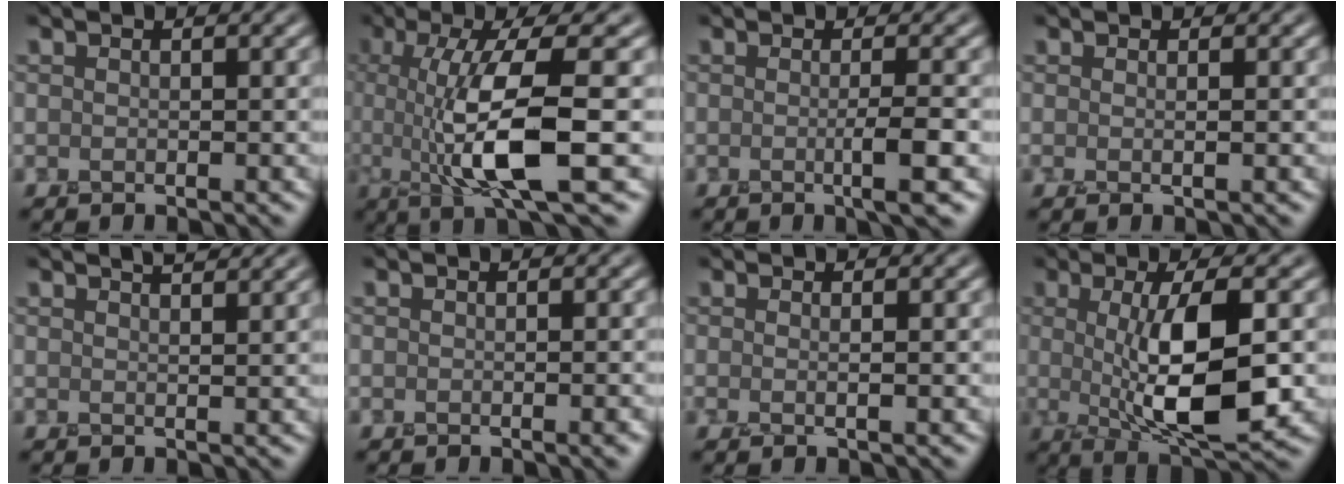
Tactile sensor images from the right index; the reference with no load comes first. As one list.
[{"total": 9.4, "force": [-0.7, 2.1, 9.1], "torque": [-0.161, -0.002, -0.007]}, {"total": 2.6, "force": [-0.7, 0.1, 2.5], "torque": [-0.045, -0.001, -0.012]}, {"total": 0.7, "force": [0.2, 0.0, 0.7], "torque": [-0.013, -0.001, -0.002]}, {"total": 2.0, "force": [1.7, 0.1, 0.9], "torque": [-0.013, 0.002, 0.027]}, {"total": 1.3, "force": [-0.7, 0.4, 1.0], "torque": [-0.013, 0.001, -0.004]}, {"total": 1.0, "force": [0.2, 0.1, 1.0], "torque": [-0.013, -0.003, -0.006]}, {"total": 8.2, "force": [0.1, 2.0, 7.9], "torque": [-0.131, -0.007, 0.005]}]